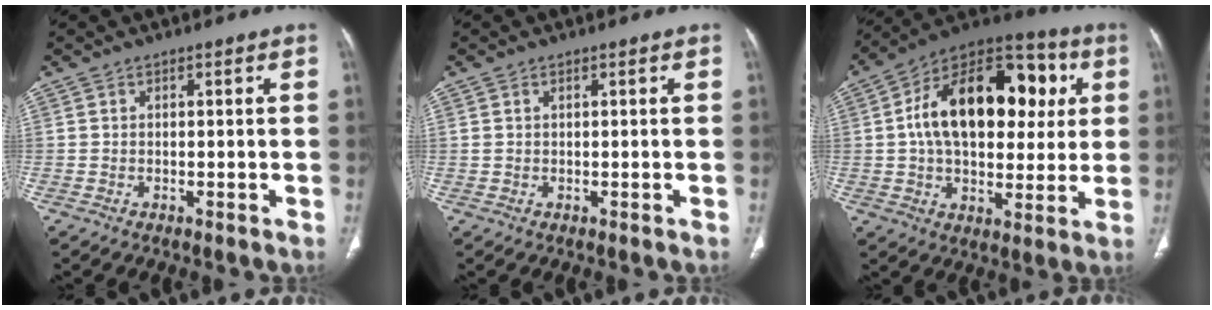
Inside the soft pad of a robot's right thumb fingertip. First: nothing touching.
{"total": 0.7, "force": [0.4, 0.3, 0.5], "torque": [-0.012, 0.009, 0.011]}
{"total": 25.2, "force": [4.4, 15.2, 19.7], "torque": [-0.282, 0.024, 0.062]}